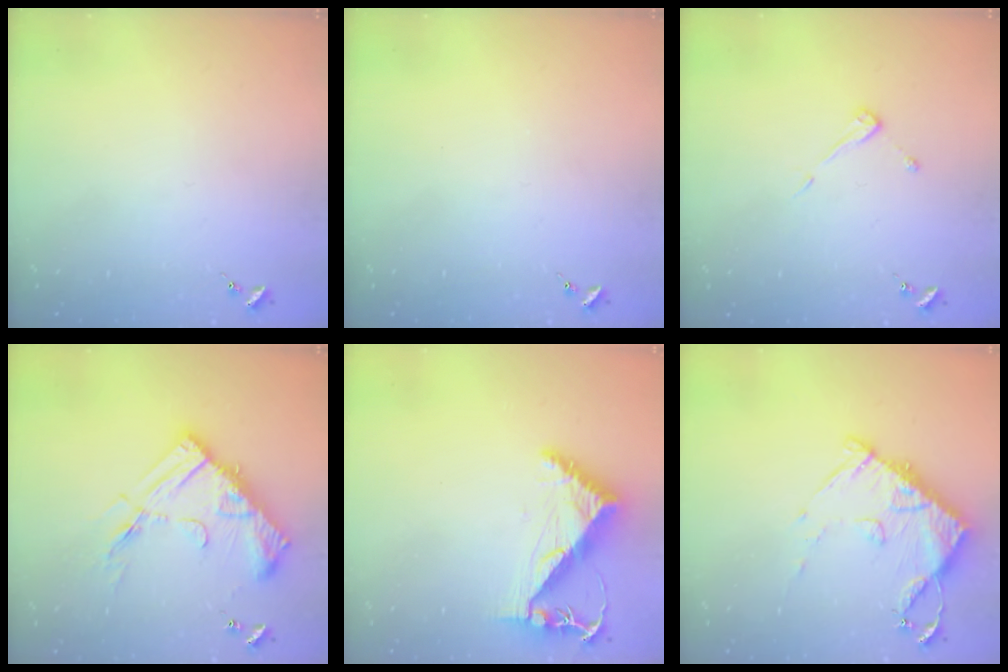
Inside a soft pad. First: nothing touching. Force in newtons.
{"total": 0.0}
{"total": 3.9, "press": 3.9, "slide": 0.4}
{"total": 16.6, "press": 16.6, "slide": 1.1}
{"total": 6.8, "press": 6.8, "slide": 0.9}
{"total": 10.7, "press": 10.7, "slide": 1.3}